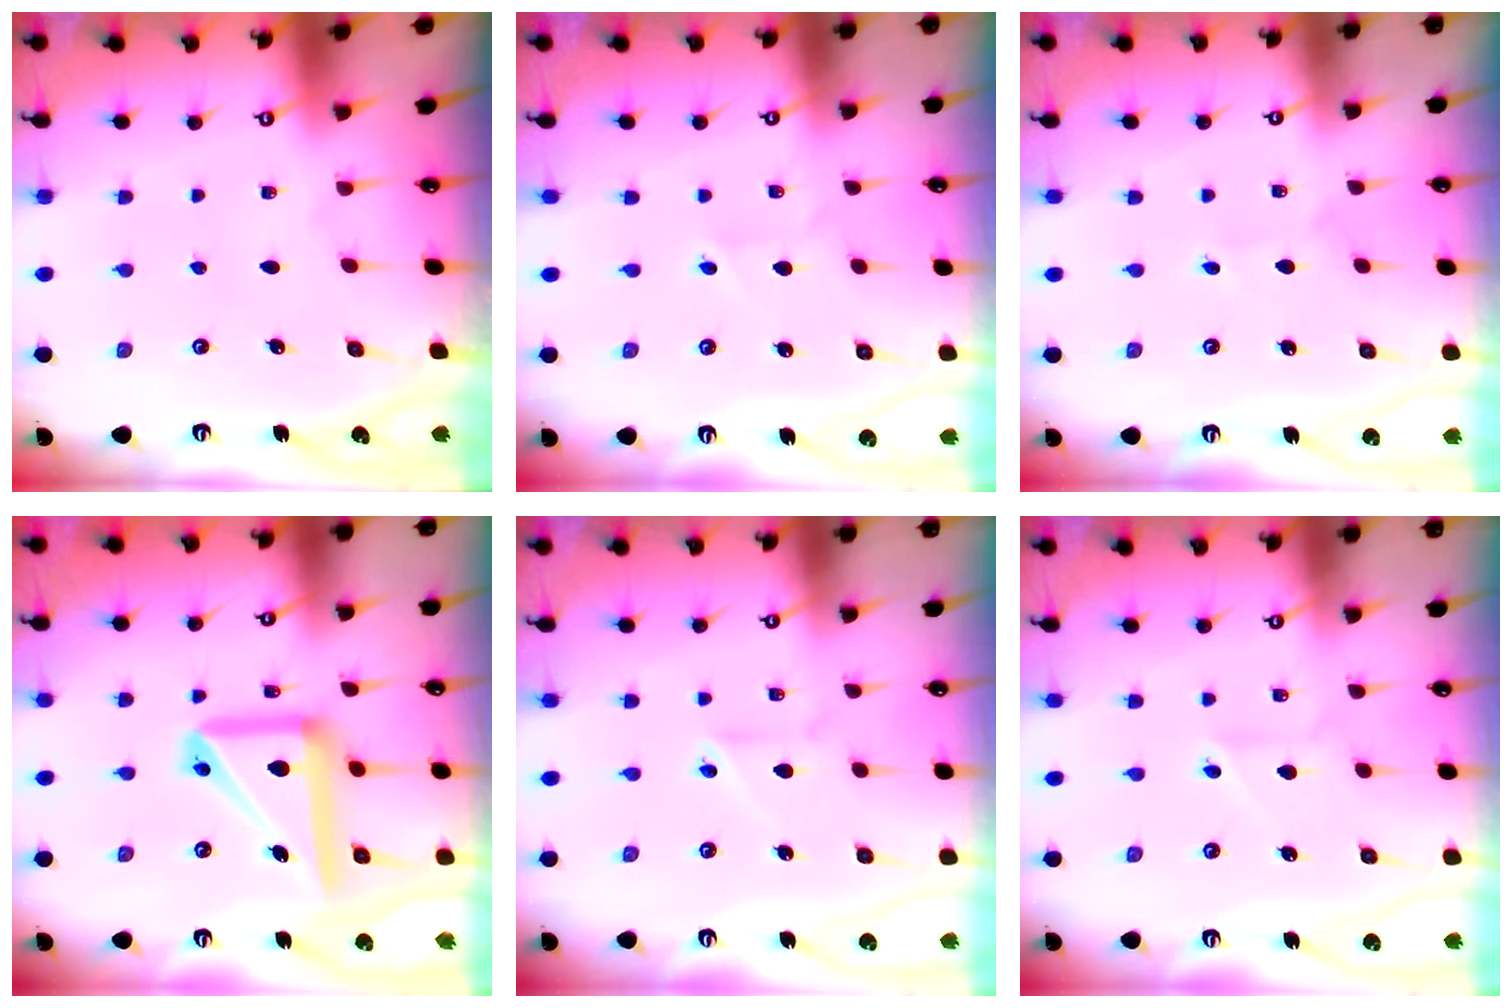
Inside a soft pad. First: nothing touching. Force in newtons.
{"total": 2.4, "press": 2.4, "slide": 0.2}
{"total": 1.7, "press": 1.7, "slide": 0.1}
{"total": 15.3, "press": 15.2, "slide": 1.7}
{"total": 2.8, "press": 2.7, "slide": 0.9}
{"total": 3.9, "press": 3.9, "slide": 0.5}